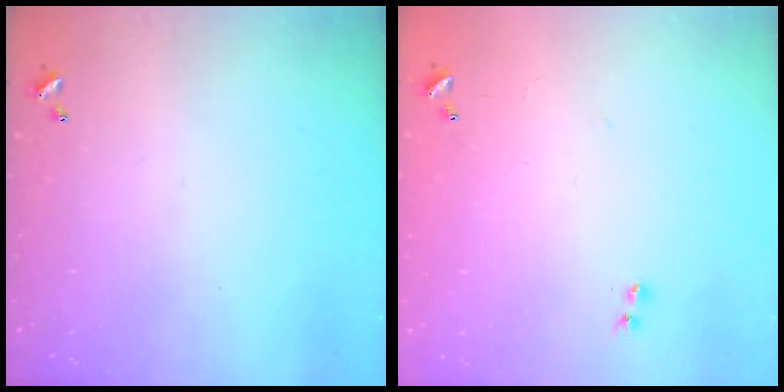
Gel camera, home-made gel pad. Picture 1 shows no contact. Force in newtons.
{"total": 7.1, "press": 7.1, "slide": 0.7}